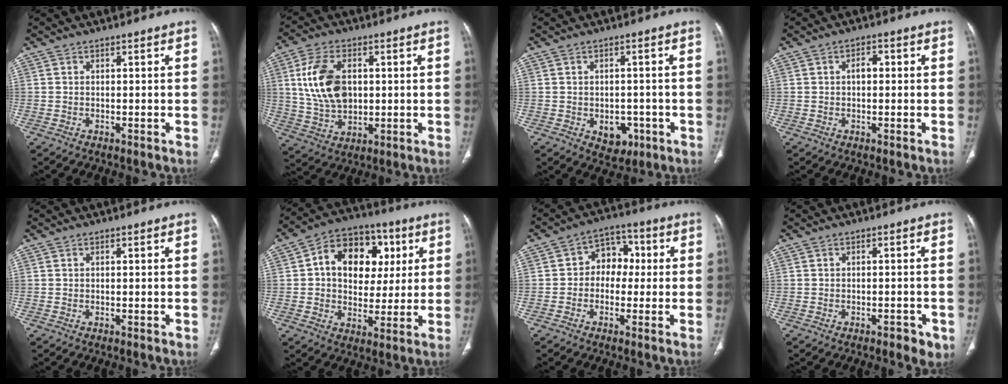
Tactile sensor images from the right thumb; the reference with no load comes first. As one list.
[{"total": 12.7, "force": [2.3, 8.1, 9.6], "torque": [-0.177, -0.003, 0.050]}, {"total": 5.2, "force": [-1.7, 3.9, 3.1], "torque": [-0.019, 0.008, -0.010]}, {"total": 2.2, "force": [0.2, 1.4, 1.7], "torque": [-0.026, 0.010, 0.000]}, {"total": 0.0}, {"total": 16.3, "force": [3.5, 12.1, 10.3], "torque": [-0.111, 0.012, 0.051]}, {"total": 7.6, "force": [0.1, 5.9, 4.8], "torque": [-0.028, 0.029, -0.012]}, {"total": 3.2, "force": [-1.5, 1.3, 2.5], "torque": [-0.030, 0.004, -0.013]}]